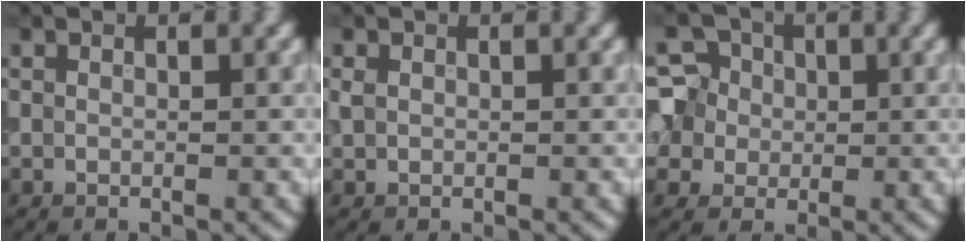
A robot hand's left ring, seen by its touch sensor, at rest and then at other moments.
{"total": 0.8, "force": [0.2, 0.7, 0.4], "torque": [-0.009, 0.000, 0.003]}
{"total": 7.3, "force": [1.5, 6.6, 2.6], "torque": [-0.055, 0.034, 0.010]}